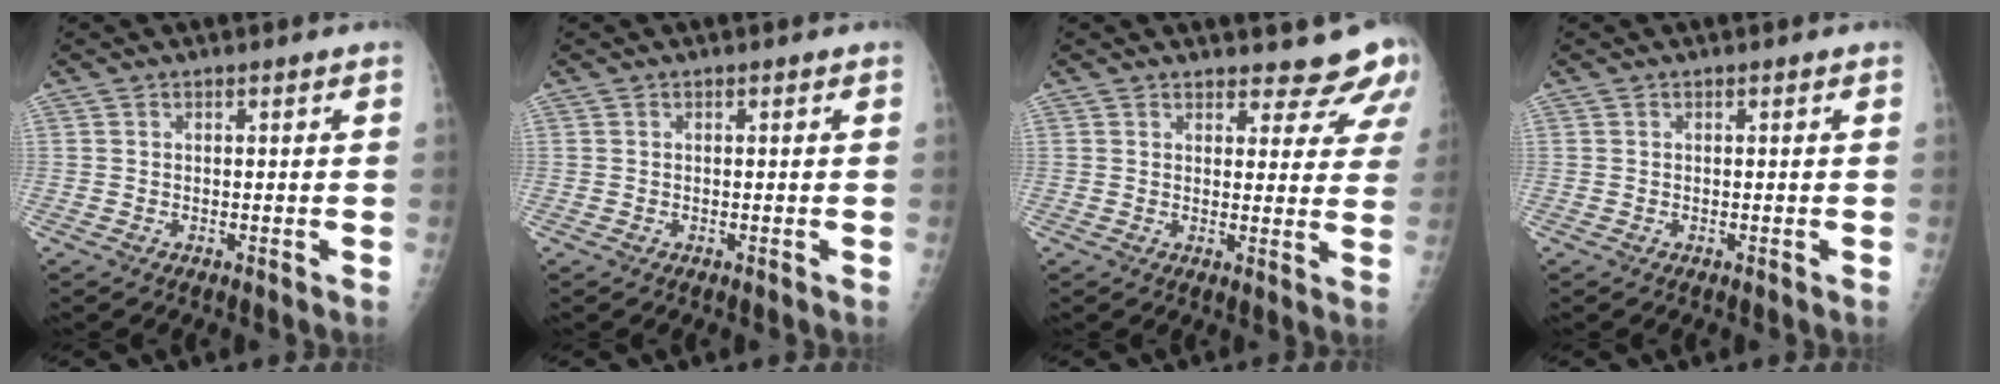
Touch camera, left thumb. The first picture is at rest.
{"total": 0.0}
{"total": 9.0, "force": [8.1, 3.1, 2.2], "torque": [0.014, -0.051, 0.077]}
{"total": 0.0}